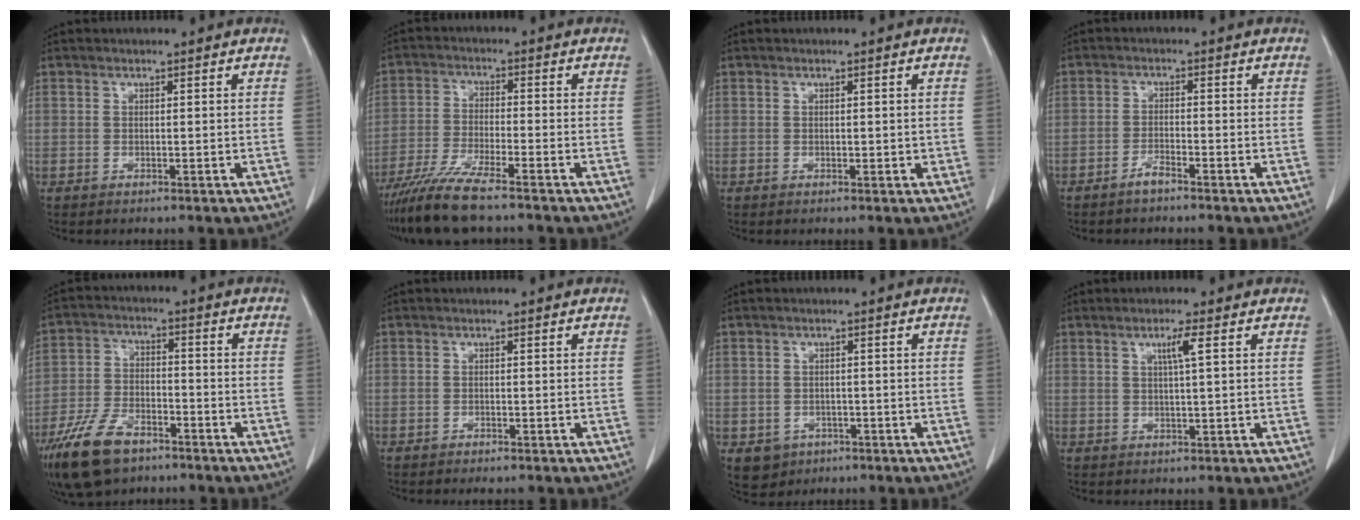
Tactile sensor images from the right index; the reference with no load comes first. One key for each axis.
{"total": 8.5, "fx": -6.9, "fy": 0.1, "fz": 4.9, "tx": -0.092, "ty": -0.024, "tz": -0.127}
{"total": 1.0, "fx": 0.2, "fy": 0.6, "fz": 0.8, "tx": -0.011, "ty": -0.002, "tz": 0.004}
{"total": 2.0, "fx": -1.7, "fy": 0.2, "fz": 1.0, "tx": -0.020, "ty": 0.001, "tz": -0.030}
{"total": 11.2, "fx": -7.4, "fy": 5.3, "fz": 6.5, "tx": -0.132, "ty": -0.010, "tz": -0.135}
{"total": 1.3, "fx": -1.1, "fy": 0.4, "fz": 0.6, "tx": -0.006, "ty": -0.001, "tz": -0.009}
{"total": 4.3, "fx": -1.8, "fy": 3.9, "fz": 0.8, "tx": -0.004, "ty": 0.007, "tz": -0.016}
{"total": 2.7, "fx": 0.9, "fy": -0.4, "fz": 2.5, "tx": -0.046, "ty": -0.001, "tz": 0.016}